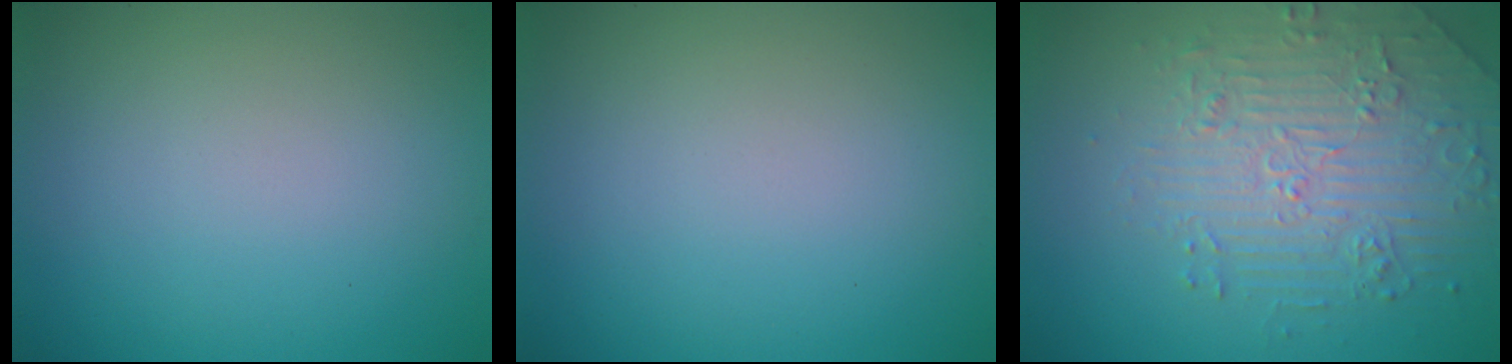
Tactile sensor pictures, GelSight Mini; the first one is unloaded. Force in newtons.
{"total": 0.0}
{"total": 4.4, "press": 4.0, "slide": 1.8}